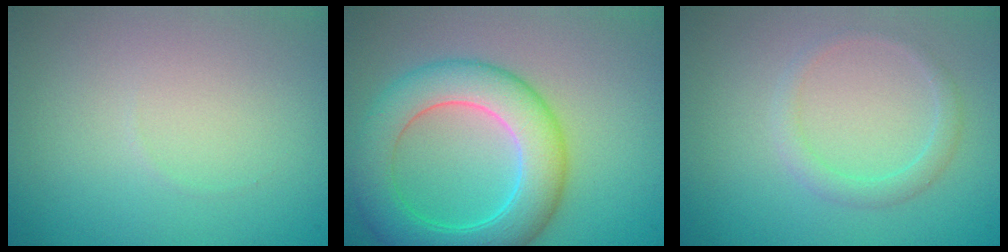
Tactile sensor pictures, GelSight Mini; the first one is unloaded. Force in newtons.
{"total": 7.7, "press": 7.7, "slide": 0.1}
{"total": 1.7, "press": 1.7, "slide": 0.1}